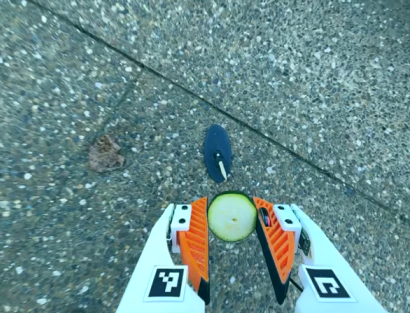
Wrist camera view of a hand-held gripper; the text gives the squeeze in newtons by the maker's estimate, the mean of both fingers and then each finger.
{"total": 7.1, "left": 6.9, "right": 7.4}